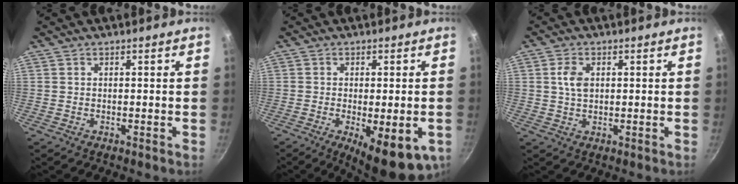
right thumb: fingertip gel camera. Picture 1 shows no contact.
{"total": 12.2, "force": [-4.3, 3.9, 10.7], "torque": [-0.133, -0.006, -0.052]}
{"total": 3.9, "force": [0.8, 2.5, 2.9], "torque": [-0.051, 0.002, 0.013]}